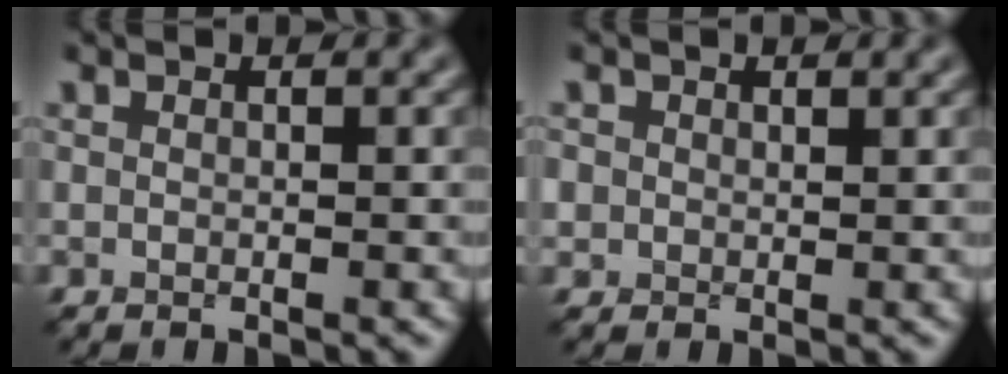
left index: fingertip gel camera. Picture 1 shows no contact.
{"total": 1.3, "force": [0.5, 1.2, 0.3], "torque": [-0.005, -0.002, 0.009]}